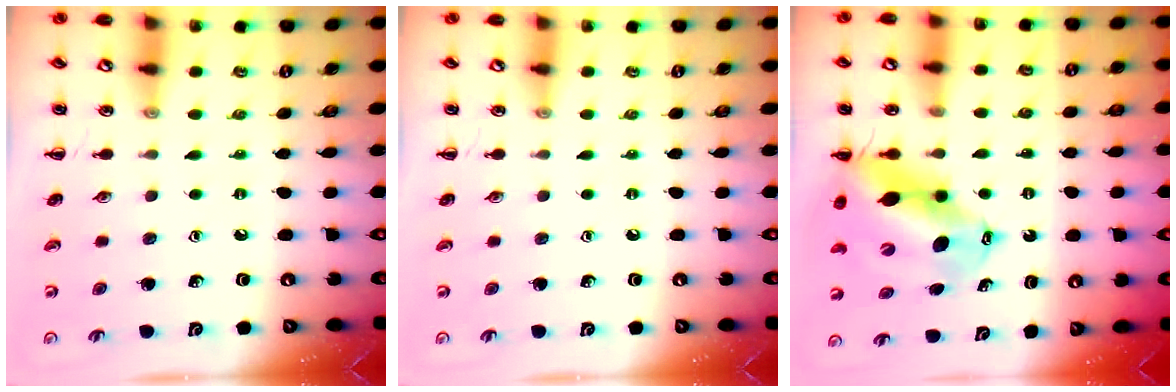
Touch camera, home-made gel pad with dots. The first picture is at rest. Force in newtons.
{"total": 0.0}
{"total": 13.5, "press": 12.9, "slide": 3.7}